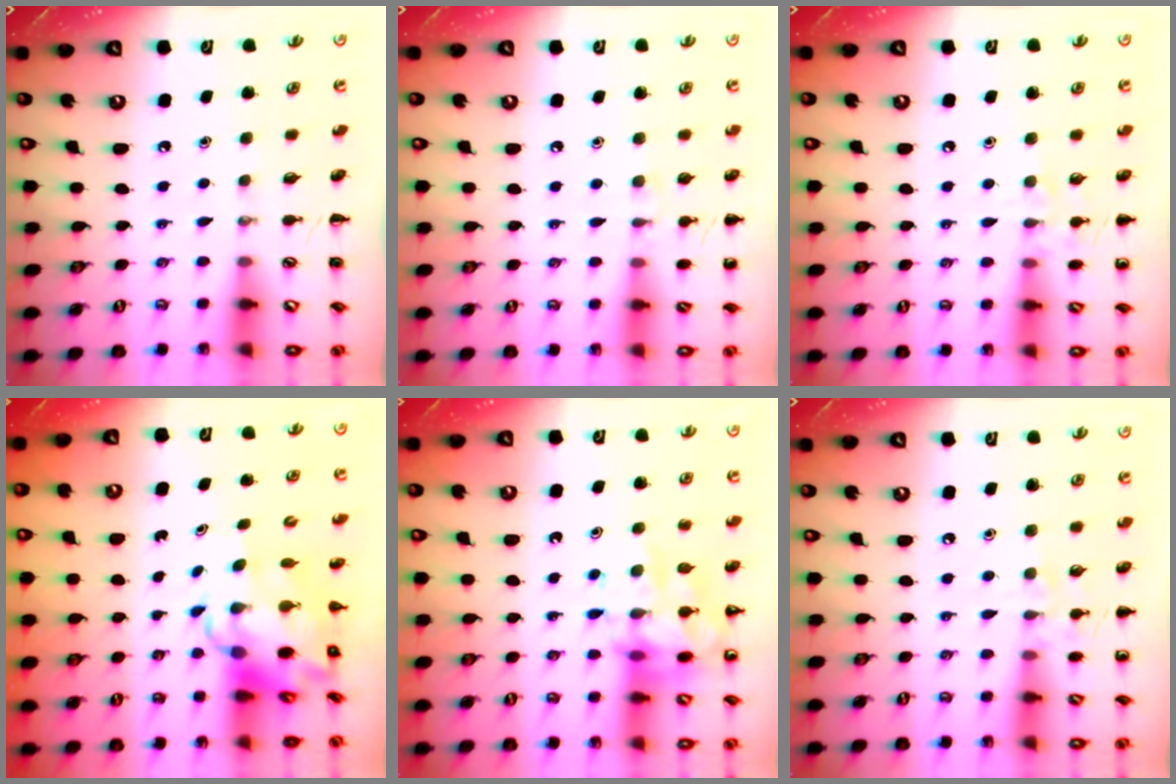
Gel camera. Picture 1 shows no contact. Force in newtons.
{"total": 6.4, "press": 6.1, "slide": 1.8}
{"total": 7.5, "press": 7.2, "slide": 1.9}
{"total": 10.0, "press": 9.6, "slide": 2.7}
{"total": 14.6, "press": 14.5, "slide": 1.3}
{"total": 7.5, "press": 7.2, "slide": 1.9}